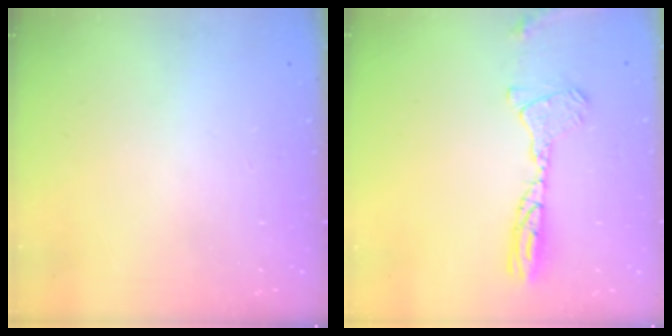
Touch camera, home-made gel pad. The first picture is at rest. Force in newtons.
{"total": 13.0, "press": 12.6, "slide": 3.3}